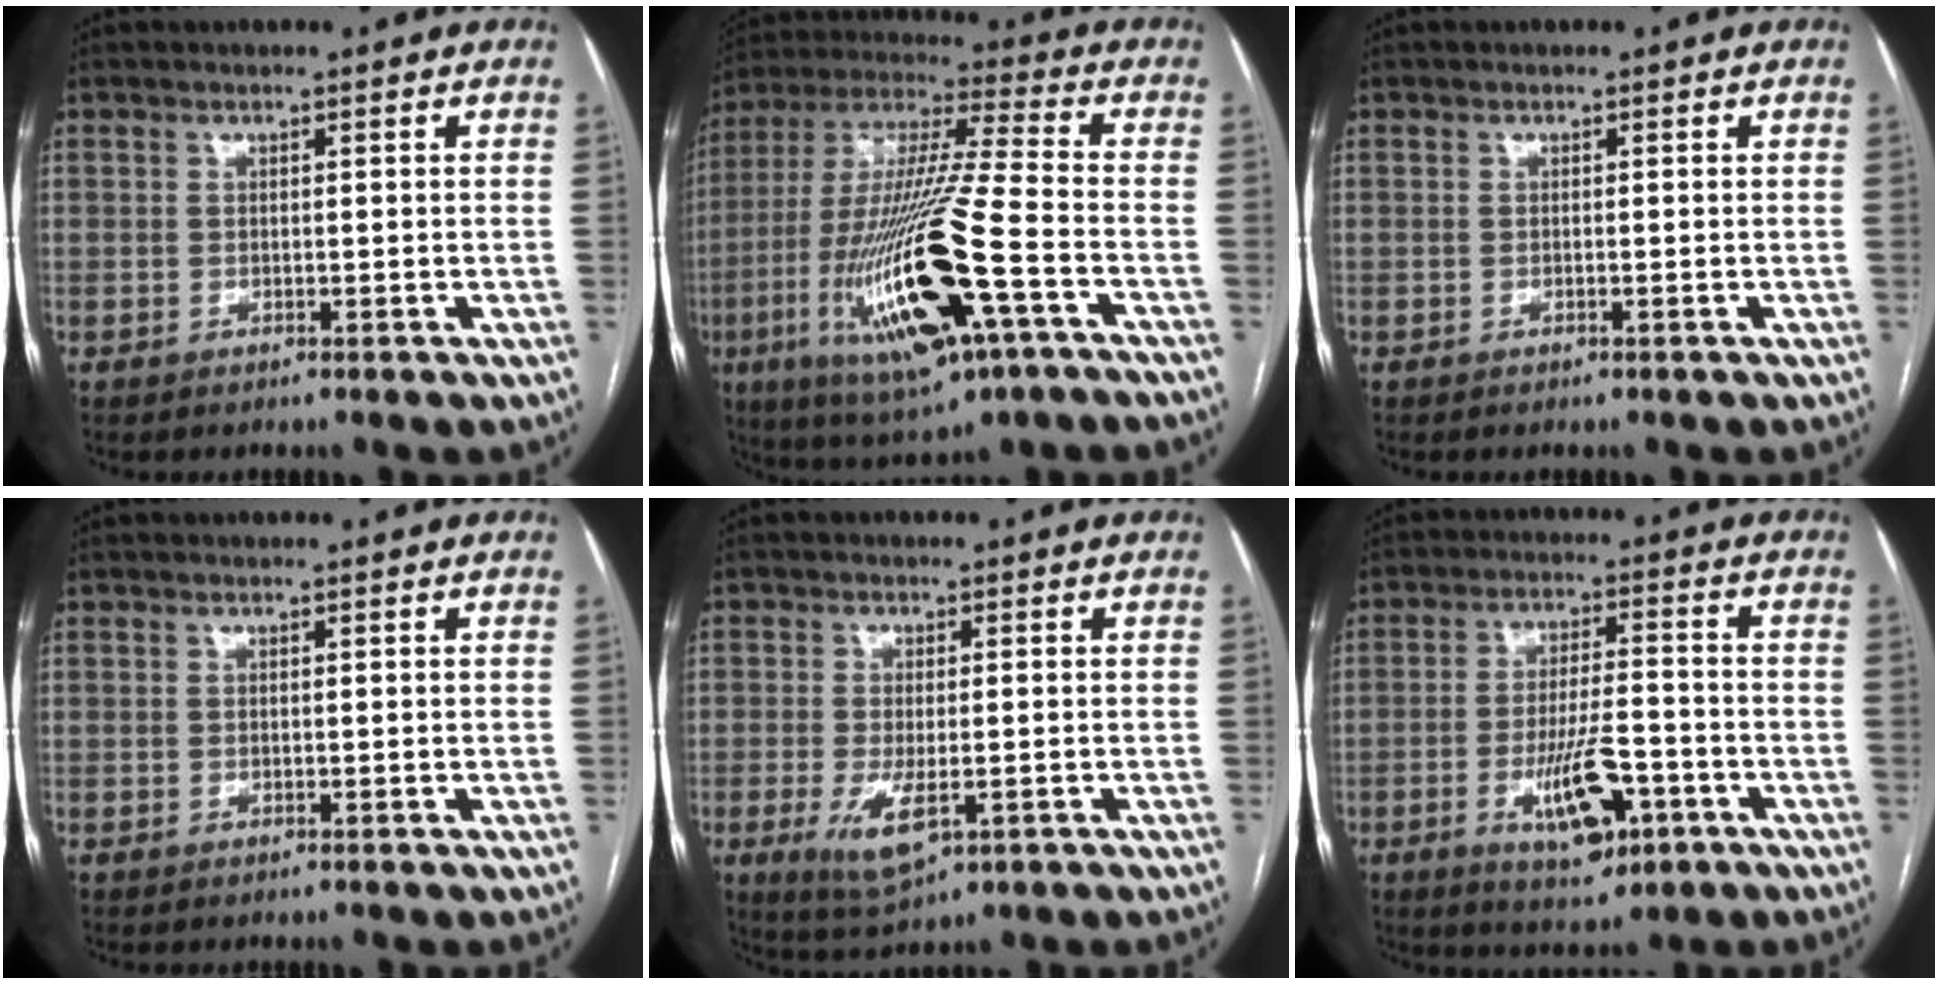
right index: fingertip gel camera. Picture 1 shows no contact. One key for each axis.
{"total": 22.8, "fx": -7.7, "fy": 2.4, "fz": 21.3, "tx": -0.451, "ty": -0.035, "tz": -0.136}
{"total": 0.0}
{"total": 0.0}
{"total": 6.3, "fx": -2.1, "fy": 2.6, "fz": 5.4, "tx": -0.105, "ty": -0.012, "tz": -0.025}
{"total": 10.2, "fx": -4.1, "fy": 3.1, "fz": 8.8, "tx": -0.157, "ty": -0.003, "tz": -0.062}